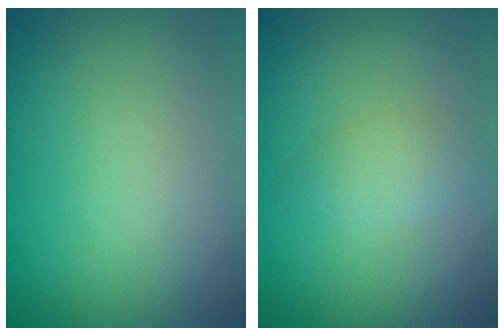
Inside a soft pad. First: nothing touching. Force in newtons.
{"total": 1.8, "press": 1.8, "slide": 0.1}